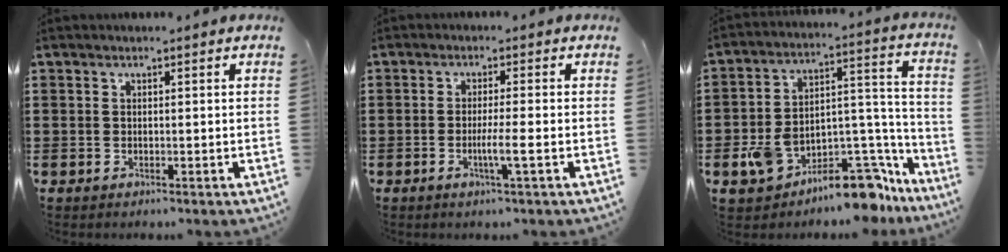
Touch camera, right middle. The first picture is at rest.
{"total": 3.7, "force": [-1.3, -0.1, 3.4], "torque": [-0.061, -0.008, -0.025]}
{"total": 10.7, "force": [-8.8, 3.6, 5.0], "torque": [-0.089, 0.030, -0.167]}